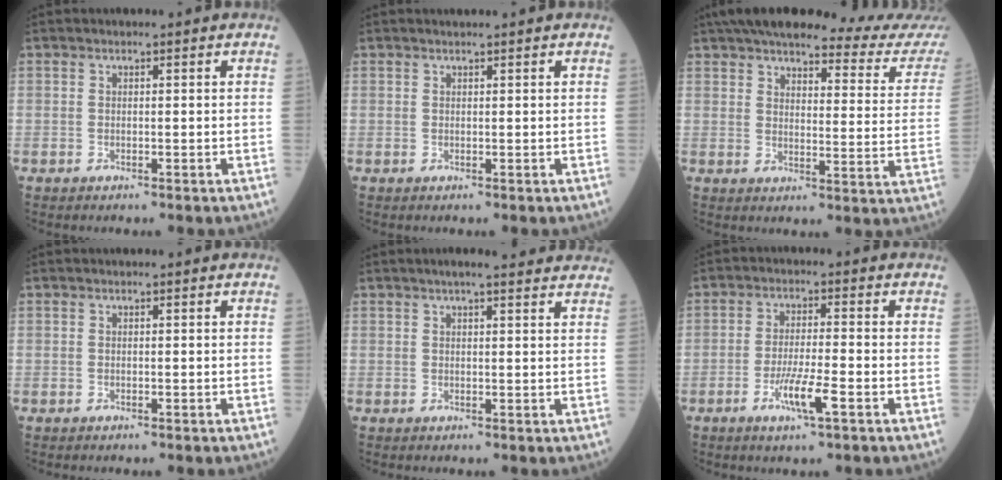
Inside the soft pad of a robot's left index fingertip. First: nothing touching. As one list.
[{"total": 0.6, "force": [0.5, -0.1, 0.2], "torque": [-0.006, 0.001, 0.013]}, {"total": 23.8, "force": [21.7, 1.8, 9.5], "torque": [-0.126, -0.049, 0.254]}, {"total": 0.0}, {"total": 9.5, "force": [8.2, 1.0, 4.6], "torque": [-0.055, 0.026, 0.088]}, {"total": 5.7, "force": [-2.7, 0.2, 5.0], "torque": [-0.099, -0.009, -0.050]}]